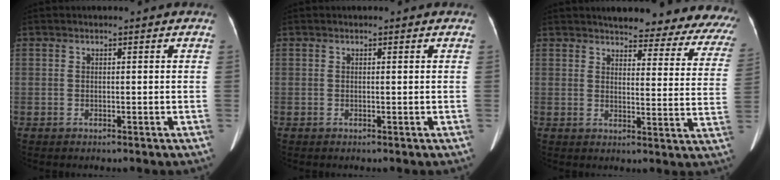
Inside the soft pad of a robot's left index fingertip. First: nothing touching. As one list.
[{"total": 0.0}, {"total": 23.9, "force": [22.0, 4.7, 7.8], "torque": [-0.079, -0.083, 0.231]}]